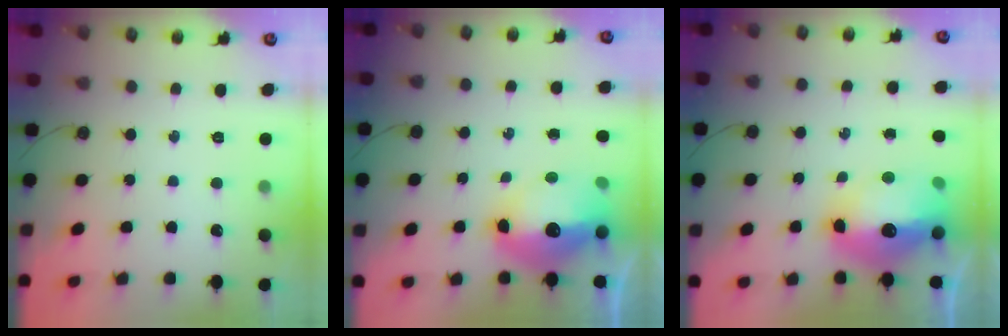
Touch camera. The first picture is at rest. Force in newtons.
{"total": 14.2, "press": 14.2, "slide": 1.4}
{"total": 17.7, "press": 17.7, "slide": 1.7}